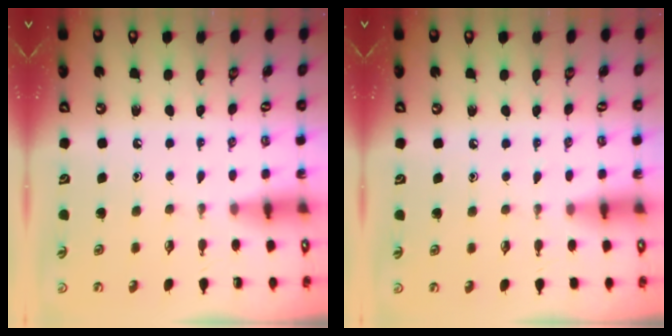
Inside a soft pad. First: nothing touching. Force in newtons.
{"total": 4.4, "press": 4.4, "slide": 0.7}